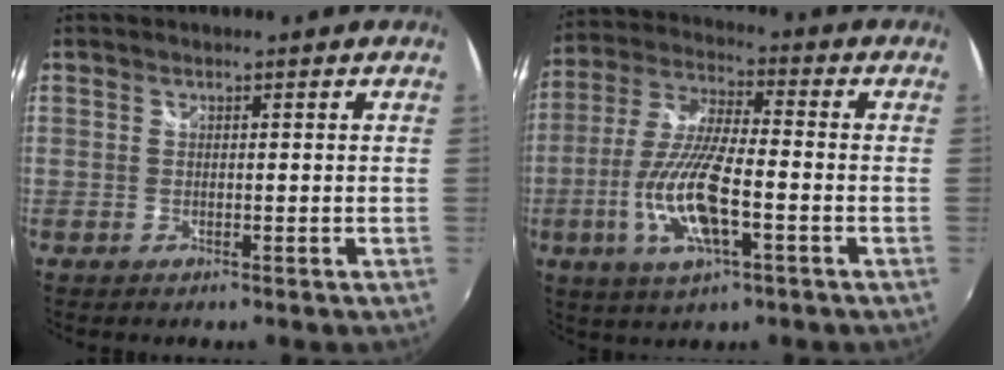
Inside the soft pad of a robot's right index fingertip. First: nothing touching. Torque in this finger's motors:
{"motor_torque": [0.47, -0.26, 0.41, 0.21]}